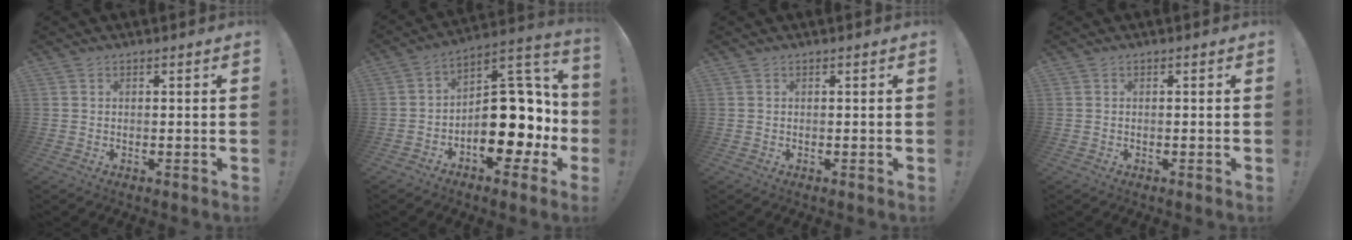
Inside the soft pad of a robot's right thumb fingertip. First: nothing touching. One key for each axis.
{"total": 20.8, "fx": -4.5, "fy": 11.5, "fz": 16.7, "tx": -0.215, "ty": 0.029, "tz": -0.050}
{"total": 0.0}
{"total": 0.0}